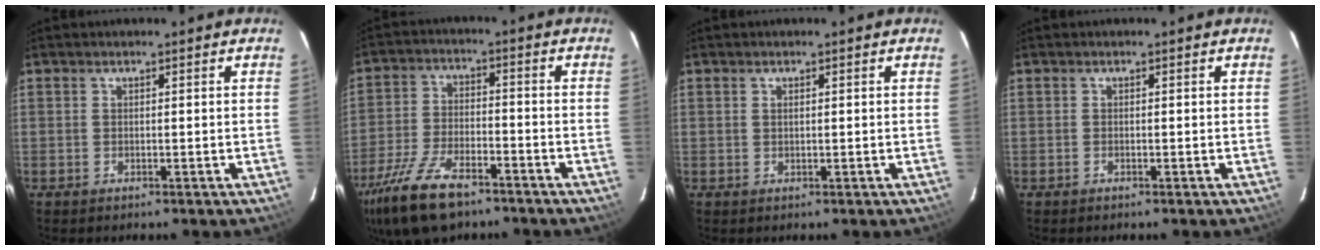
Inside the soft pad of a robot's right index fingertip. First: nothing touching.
{"total": 15.3, "force": [-11.0, 6.0, 8.8], "torque": [-0.202, -0.028, -0.204]}
{"total": 0.6, "force": [0.2, 0.3, 0.4], "torque": [-0.007, 0.002, 0.005]}
{"total": 0.0}